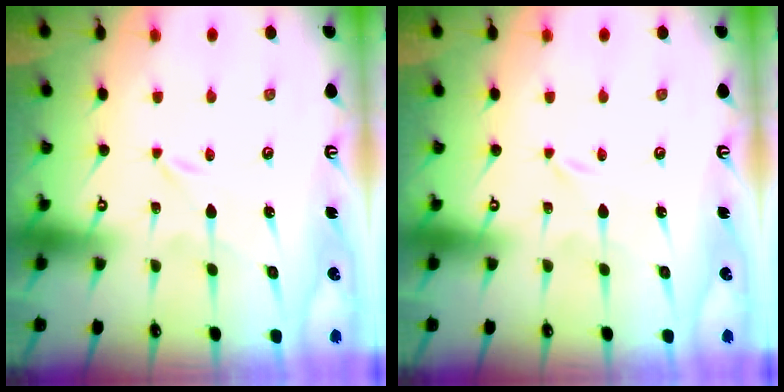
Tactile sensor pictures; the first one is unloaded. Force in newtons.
{"total": 0.0}